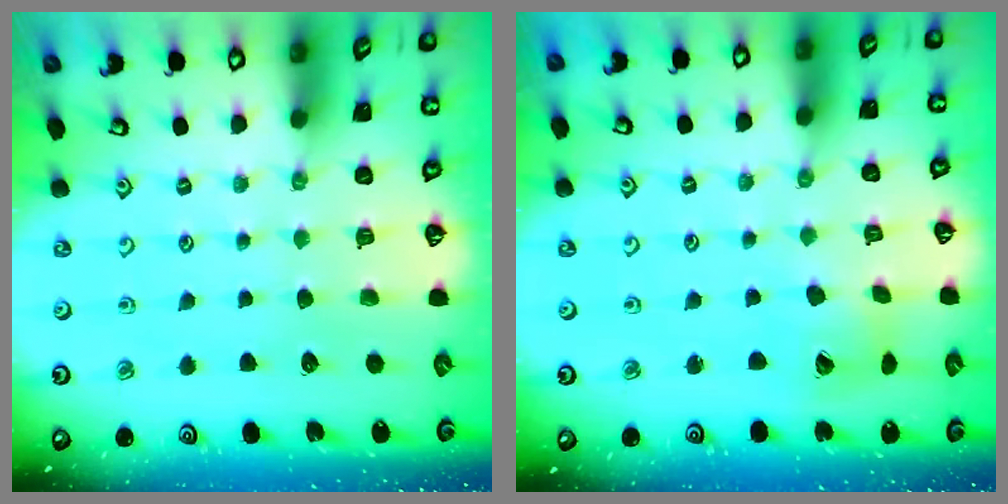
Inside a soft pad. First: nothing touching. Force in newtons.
{"total": 8.3, "press": 8.2, "slide": 1.2}